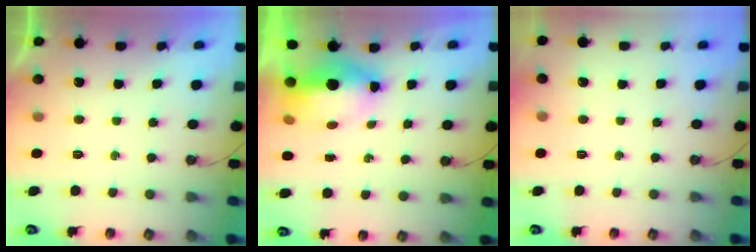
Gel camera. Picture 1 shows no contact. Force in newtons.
{"total": 7.6, "press": 7.5, "slide": 1.3}
{"total": 0.0}